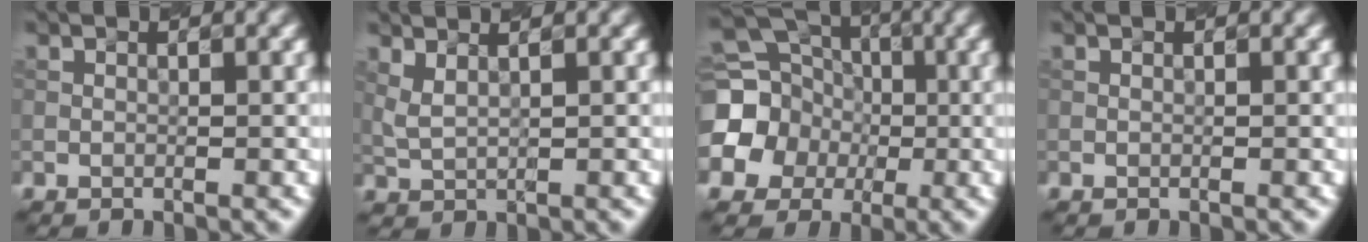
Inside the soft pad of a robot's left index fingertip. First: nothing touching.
{"total": 1.9, "force": [1.4, 0.6, 1.1], "torque": [-0.031, 0.001, 0.033]}
{"total": 13.5, "force": [-1.0, 12.8, 4.3], "torque": [-0.135, 0.004, -0.051]}
{"total": 0.0}